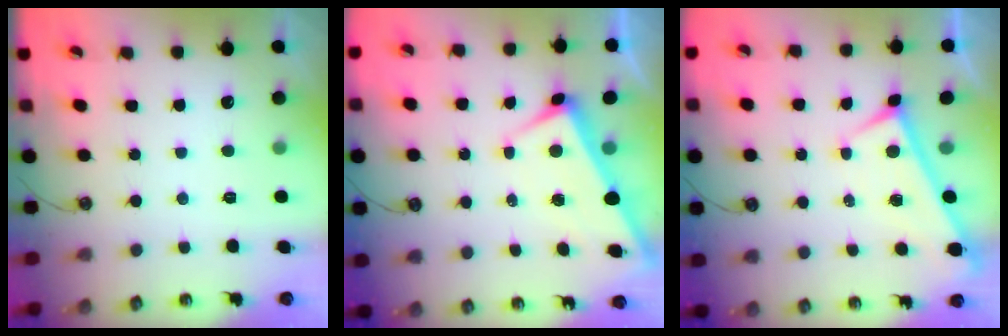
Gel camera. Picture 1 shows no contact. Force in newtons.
{"total": 2.8, "press": 2.7, "slide": 0.6}
{"total": 0.0}